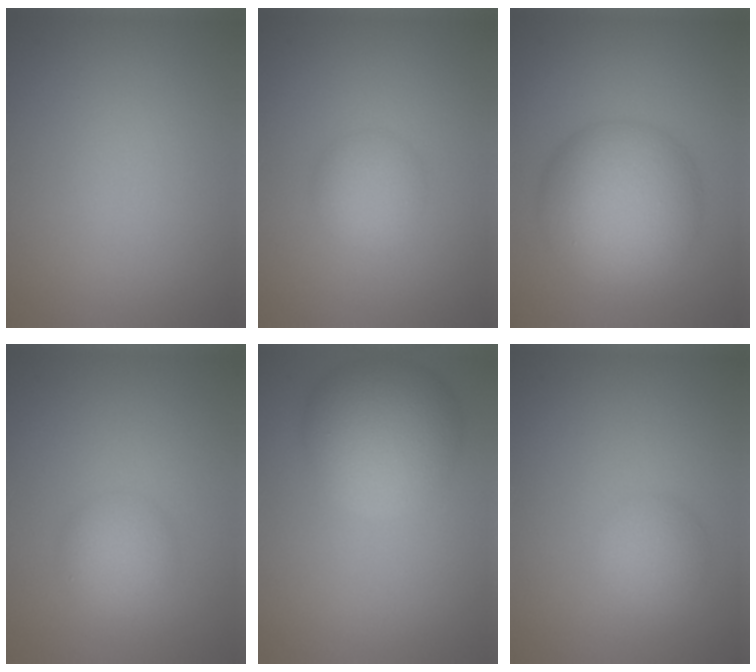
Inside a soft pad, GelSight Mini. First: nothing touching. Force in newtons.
{"total": 2.4, "press": 2.4, "slide": 0.0}
{"total": 9.4, "press": 9.4, "slide": 0.1}
{"total": 3.0, "press": 3.0, "slide": 0.1}
{"total": 7.7, "press": 7.7, "slide": 0.3}
{"total": 2.5, "press": 2.5, "slide": 0.0}